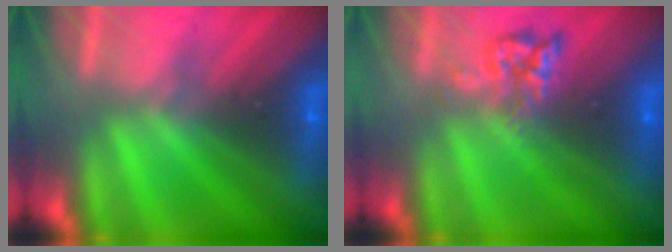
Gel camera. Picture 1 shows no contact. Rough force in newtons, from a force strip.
{"total": 2.4}